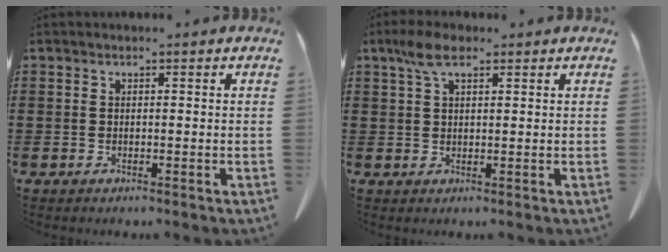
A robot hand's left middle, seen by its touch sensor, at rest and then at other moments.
{"total": 4.5, "force": [2.3, 1.6, 3.5], "torque": [-0.076, 0.007, 0.042]}